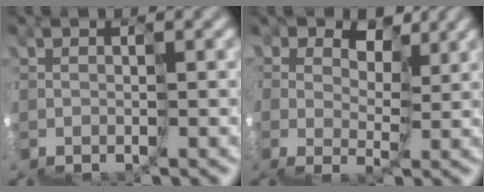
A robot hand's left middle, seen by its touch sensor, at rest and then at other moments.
{"total": 4.8, "force": [3.4, 3.3, 1.2], "torque": [-0.005, 0.019, 0.068]}